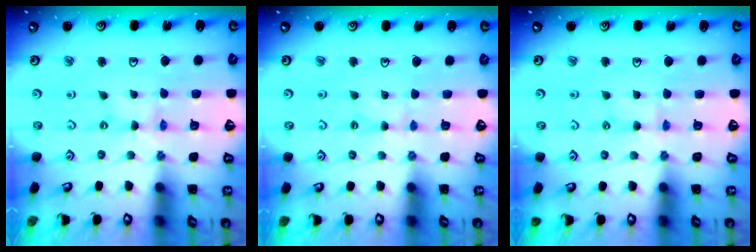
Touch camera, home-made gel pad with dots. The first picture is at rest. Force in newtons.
{"total": 1.1, "press": 1.1, "slide": 0.3}
{"total": 4.6, "press": 4.6, "slide": 0.4}